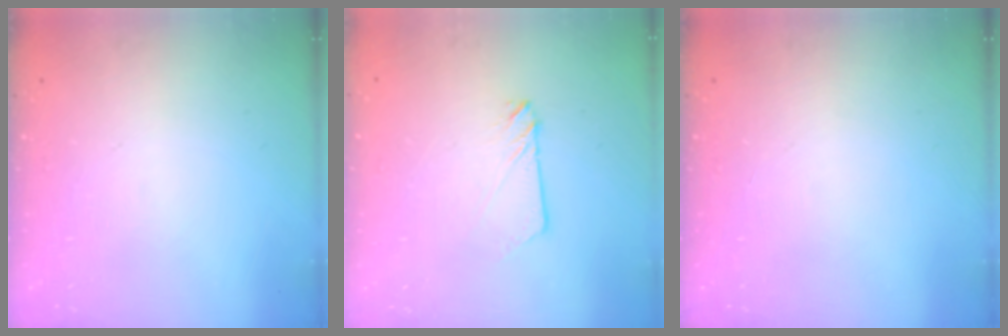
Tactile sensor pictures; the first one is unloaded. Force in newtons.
{"total": 2.4, "press": 2.4, "slide": 0.2}
{"total": 0.0}